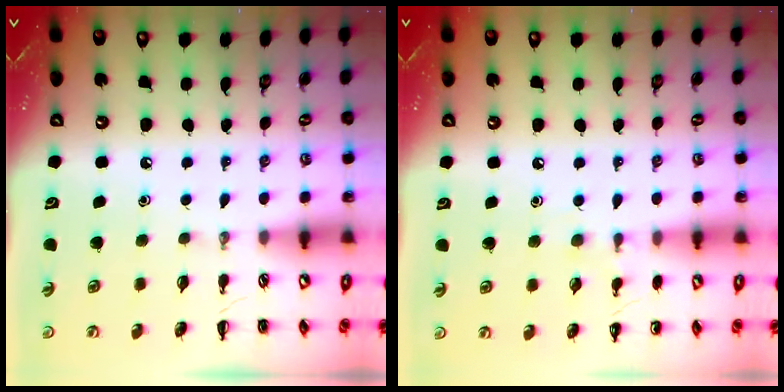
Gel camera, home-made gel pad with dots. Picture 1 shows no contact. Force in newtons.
{"total": 6.0, "press": 5.7, "slide": 1.9}